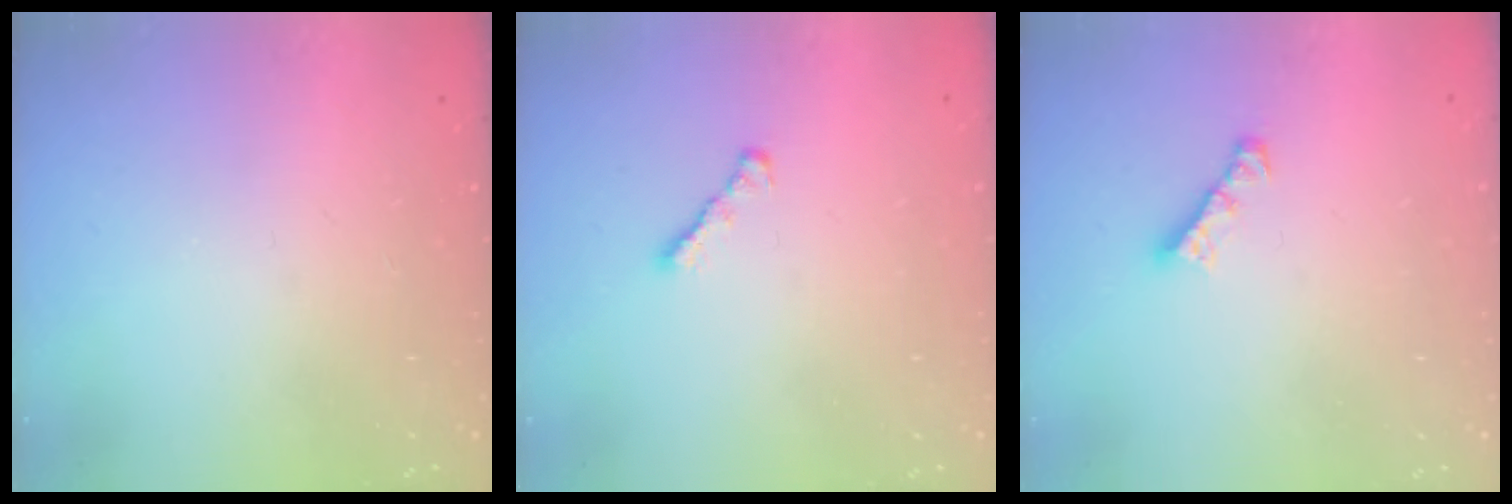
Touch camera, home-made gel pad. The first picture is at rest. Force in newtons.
{"total": 2.4, "press": 2.3, "slide": 0.6}
{"total": 3.0, "press": 3.0, "slide": 0.3}